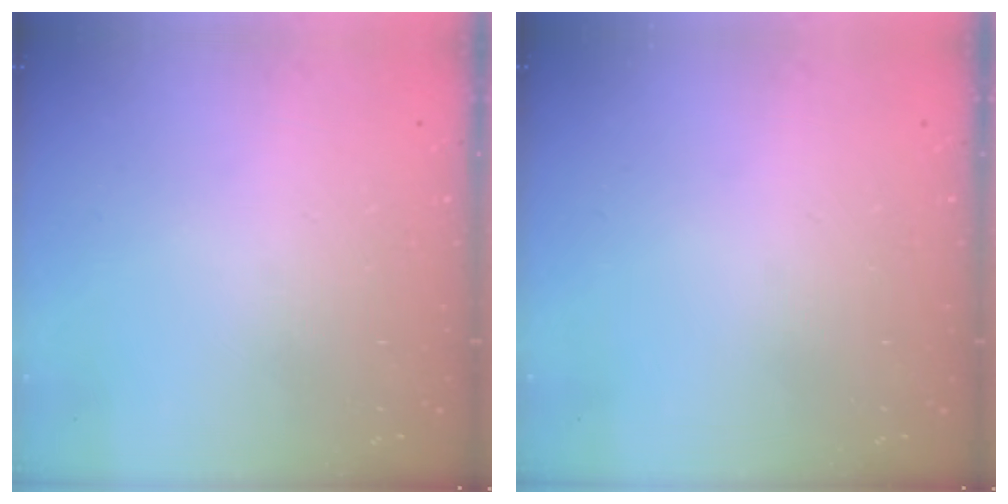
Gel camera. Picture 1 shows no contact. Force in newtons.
{"total": 0.0}